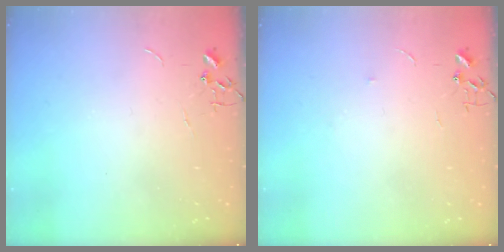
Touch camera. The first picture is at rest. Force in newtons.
{"total": 3.7, "press": 3.7, "slide": 0.5}